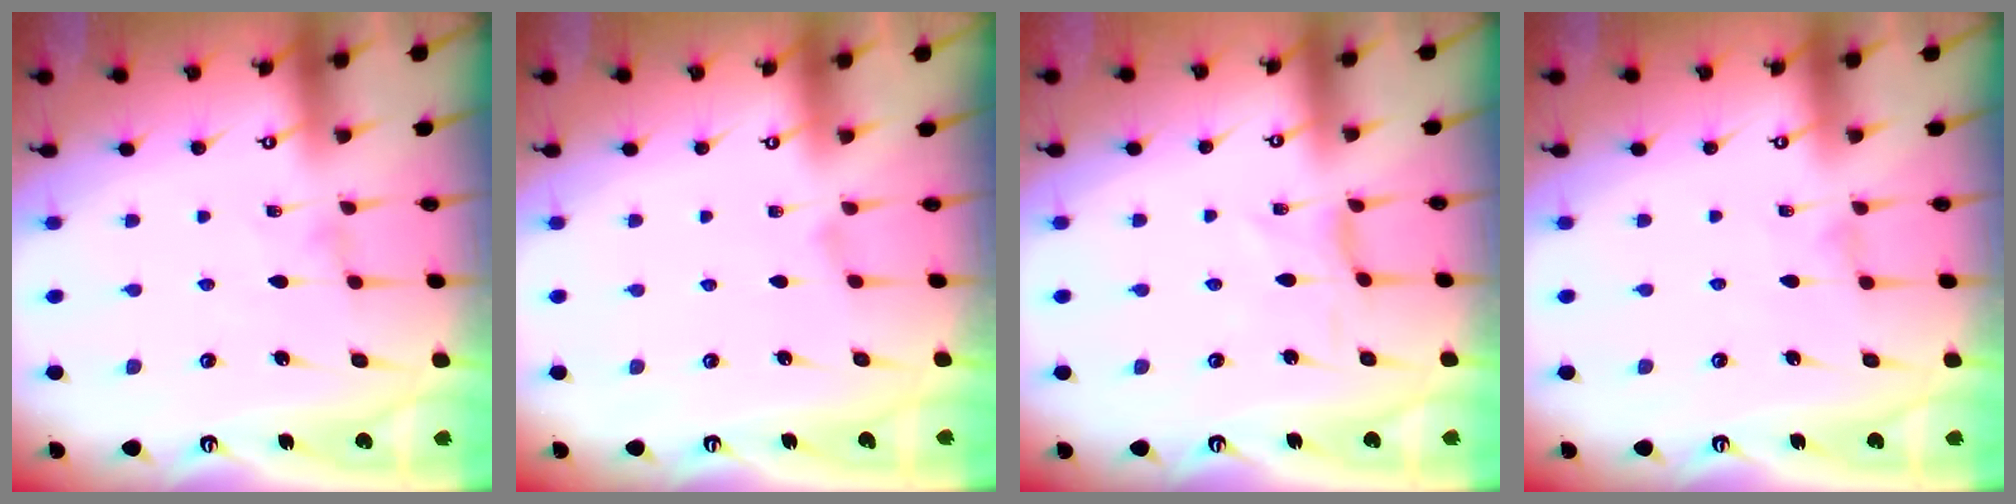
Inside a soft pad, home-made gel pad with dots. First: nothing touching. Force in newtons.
{"total": 0.7, "press": 0.6, "slide": 0.3}
{"total": 0.7, "press": 0.6, "slide": 0.3}
{"total": 0.0}